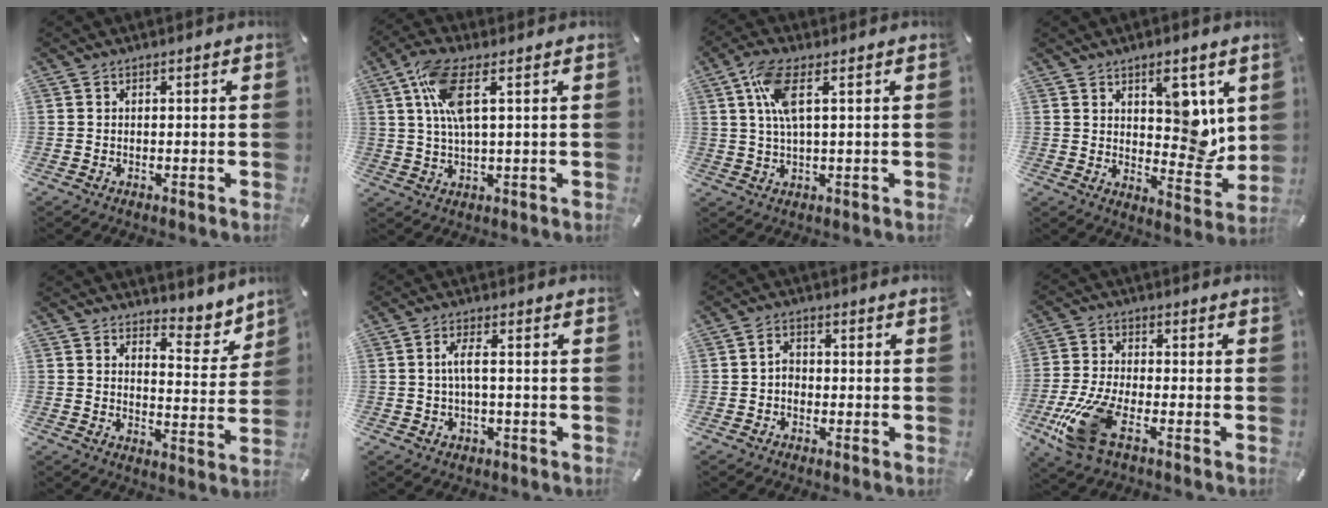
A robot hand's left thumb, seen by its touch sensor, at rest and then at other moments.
{"total": 10.0, "force": [3.2, 2.9, 9.0], "torque": [-0.190, -0.002, 0.055]}
{"total": 7.9, "force": [2.5, 2.2, 7.2], "torque": [-0.151, 0.000, 0.041]}
{"total": 9.9, "force": [4.5, 5.4, 7.0], "torque": [-0.066, -0.039, 0.073]}
{"total": 7.3, "force": [6.0, 3.6, 2.1], "torque": [-0.001, -0.061, 0.100]}
{"total": 4.7, "force": [0.2, 1.9, 4.3], "torque": [-0.088, 0.005, 0.000]}
{"total": 2.5, "force": [-0.6, 1.9, 1.6], "torque": [-0.029, 0.008, -0.013]}
{"total": 13.3, "force": [-5.2, 5.9, 10.8], "torque": [-0.231, -0.004, -0.086]}